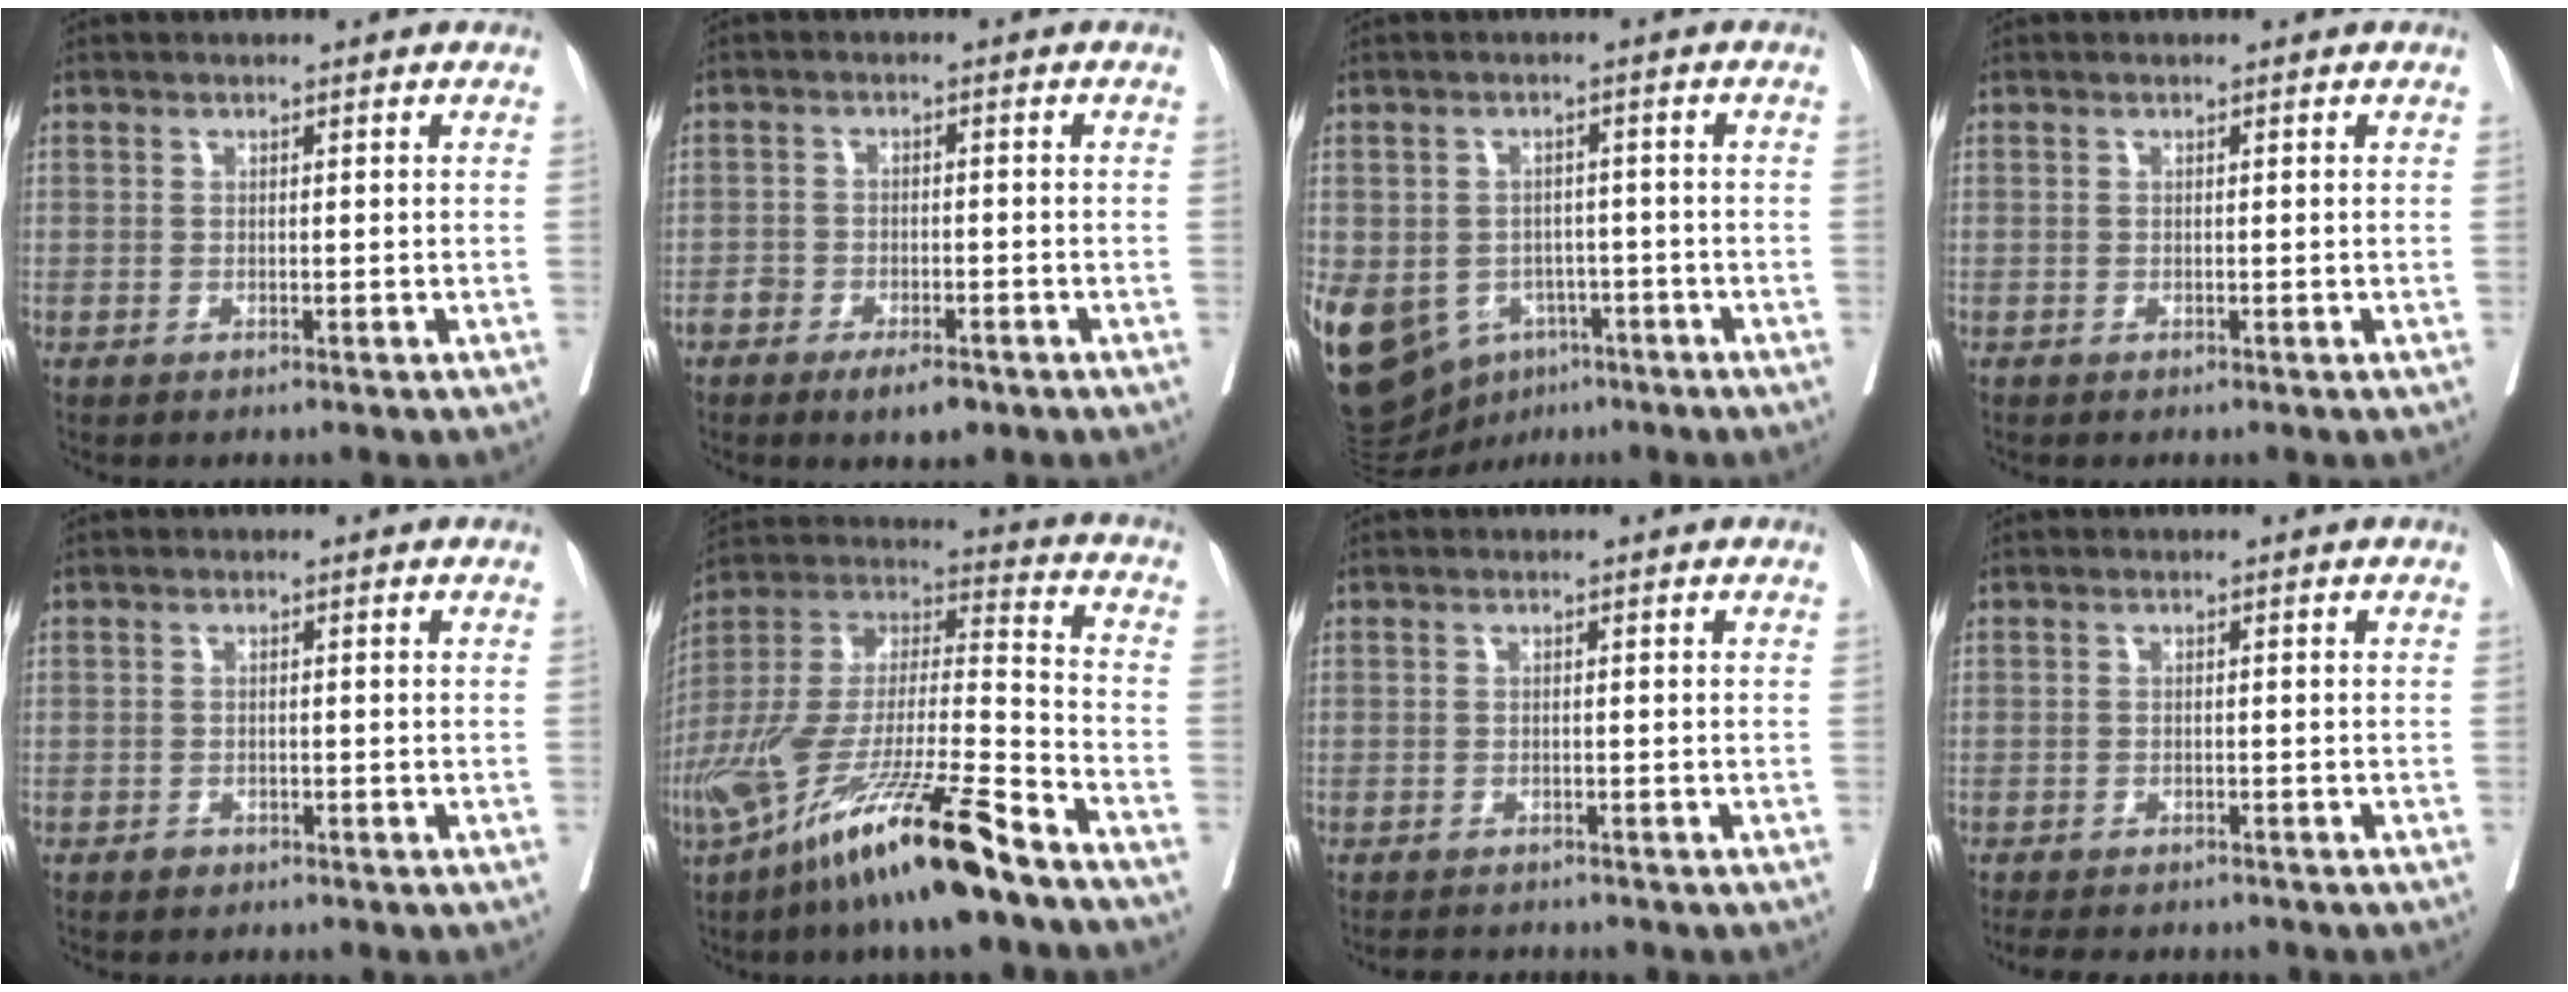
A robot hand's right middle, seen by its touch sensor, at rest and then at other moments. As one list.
[{"total": 4.9, "force": [-3.4, 1.9, 3.1], "torque": [-0.047, -0.002, -0.052]}, {"total": 20.6, "force": [-8.6, 15.9, 9.8], "torque": [-0.275, -0.005, -0.116]}, {"total": 0.0}, {"total": 1.0, "force": [-0.7, 0.7, 0.1], "torque": [-0.001, 0.003, -0.012]}, {"total": 23.6, "force": [-14.9, 2.4, 18.1], "torque": [-0.365, -0.051, -0.275]}, {"total": 2.8, "force": [-2.7, 0.7, 0.5], "torque": [-0.004, -0.007, -0.040]}, {"total": 7.3, "force": [-6.3, 2.5, 2.7], "torque": [-0.036, -0.003, -0.085]}]